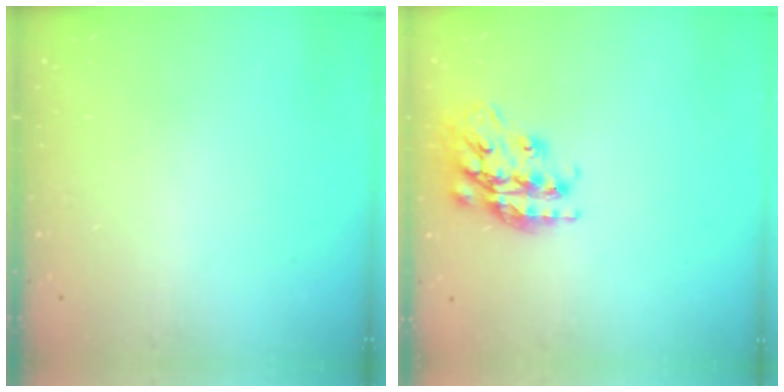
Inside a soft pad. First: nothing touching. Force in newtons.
{"total": 17.3, "press": 17.3, "slide": 1.0}